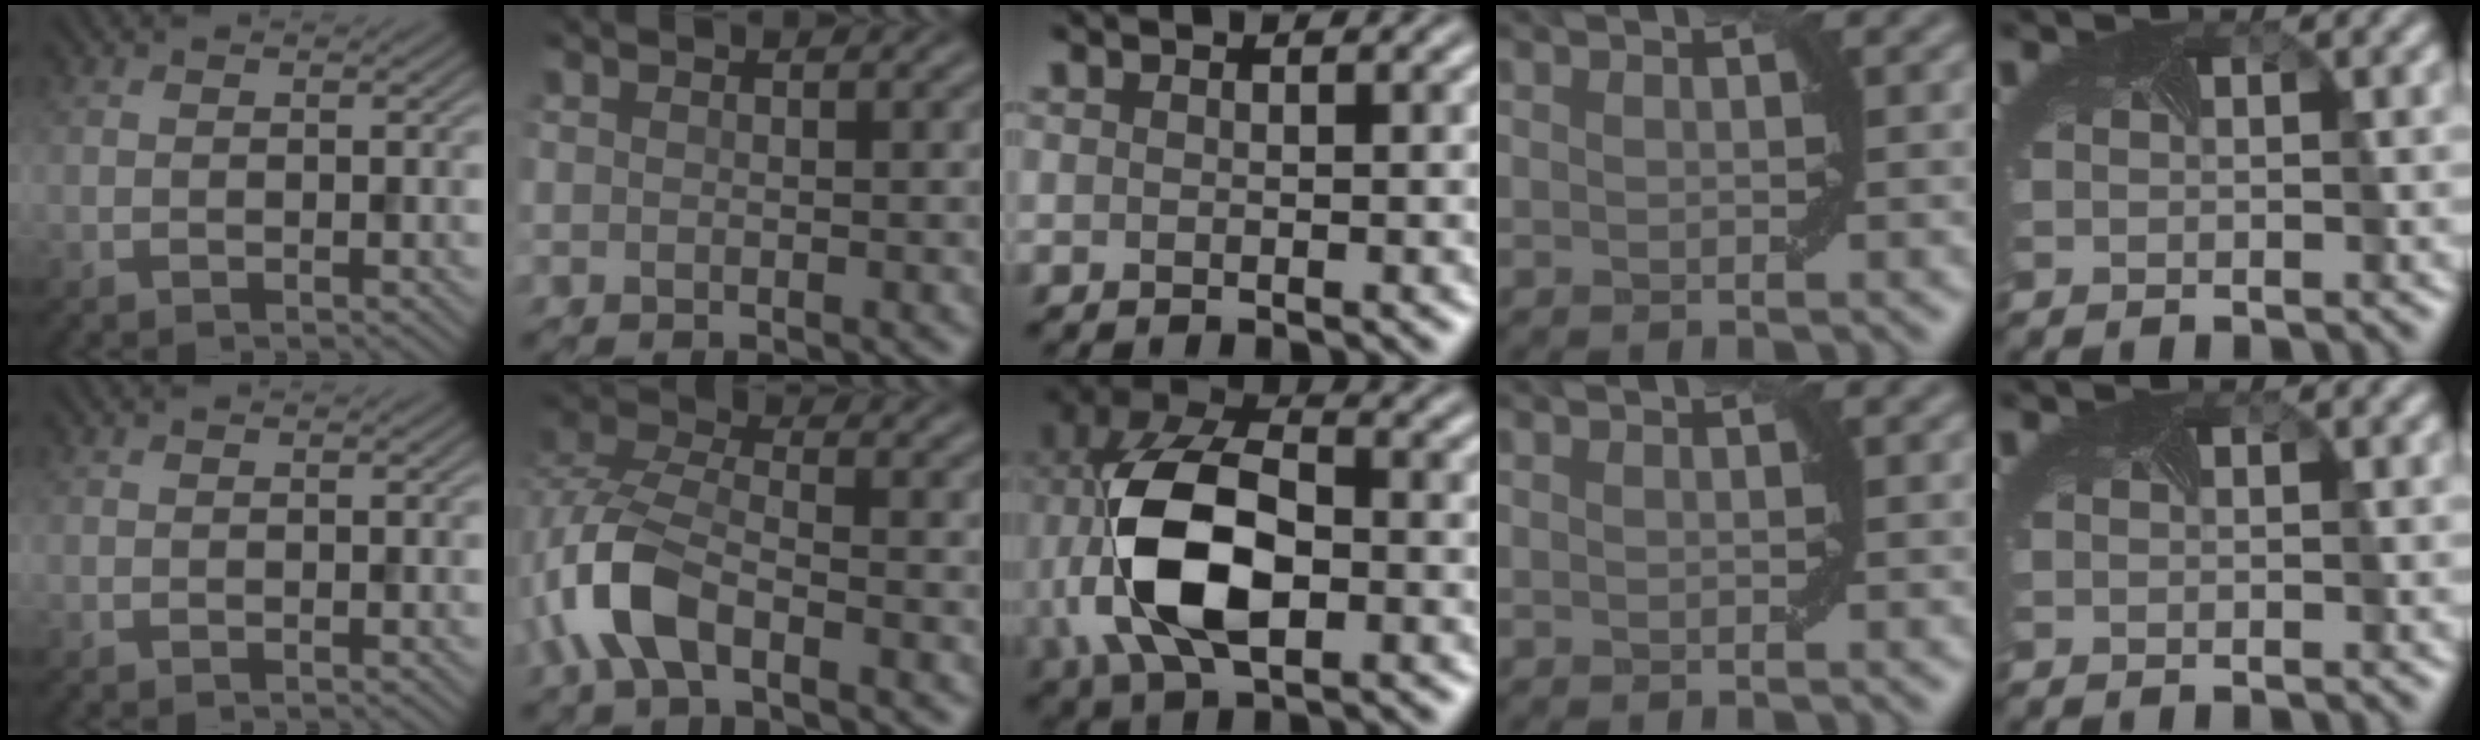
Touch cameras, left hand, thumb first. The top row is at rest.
{"index": {"total": 5.6, "force": [-3.0, 2.2, 4.2], "torque": [-0.107, 0.005, -0.069]}, "middle": {"total": 11.4, "force": [-1.1, 6.5, 9.3], "torque": [-0.198, 0.007, -0.021]}}